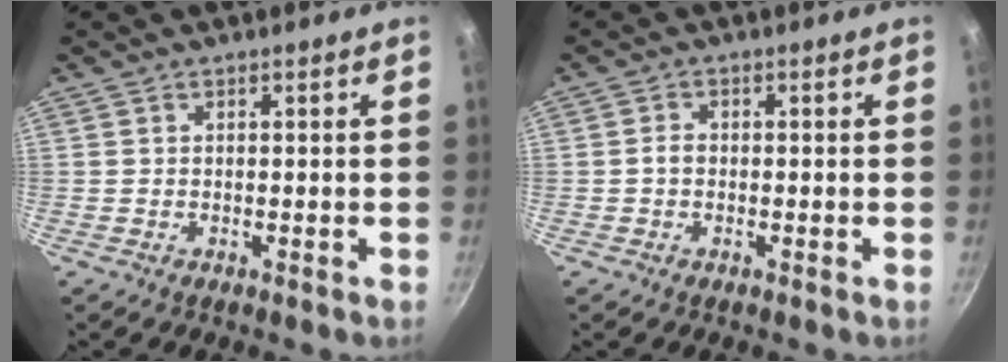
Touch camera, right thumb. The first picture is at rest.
{"total": 1.6, "force": [-0.3, 1.1, 1.0], "torque": [-0.013, 0.004, -0.008]}